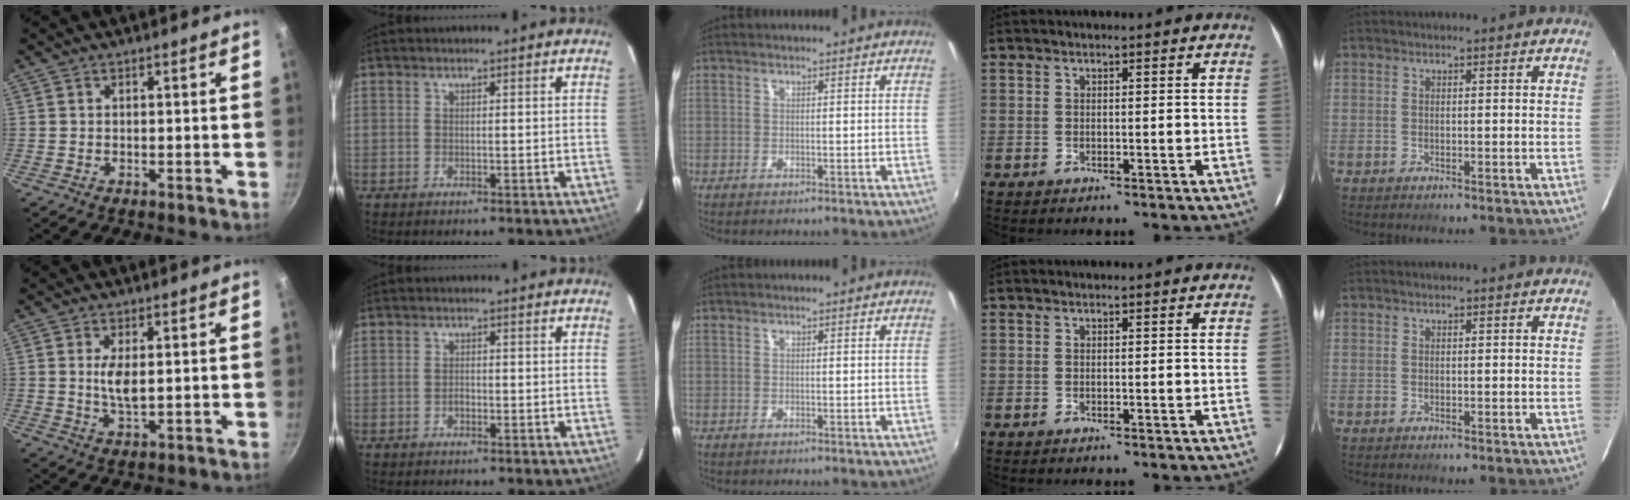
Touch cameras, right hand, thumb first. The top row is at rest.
{"thumb": {"total": 4.4, "force": [0.8, 1.7, 4.0], "torque": [-0.078, -0.008, 0.017]}, "index": {"total": 1.2, "force": [-0.6, 0.9, 0.7], "torque": [-0.012, 0.004, -0.009]}}